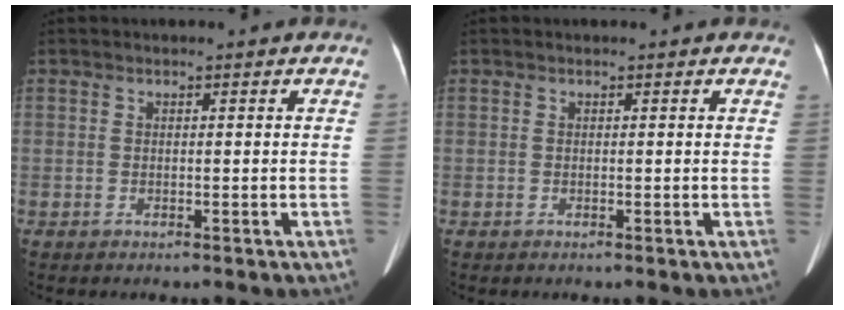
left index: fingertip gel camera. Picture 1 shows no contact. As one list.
[{"total": 0.9, "force": [0.8, 0.3, 0.3], "torque": [-0.005, 0.001, 0.000]}]